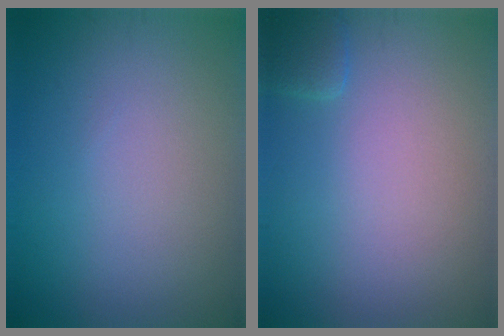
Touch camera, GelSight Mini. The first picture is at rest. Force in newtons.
{"total": 1.1, "press": 1.1, "slide": 0.2}